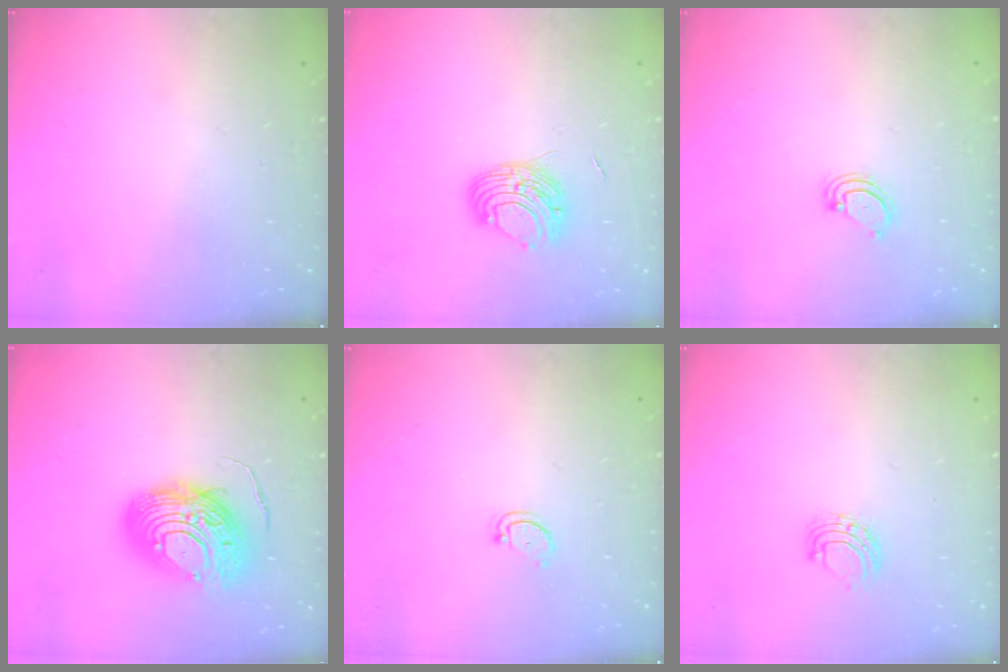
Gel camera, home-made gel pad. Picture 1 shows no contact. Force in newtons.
{"total": 8.7, "press": 8.6, "slide": 0.8}
{"total": 3.0, "press": 3.0, "slide": 0.4}
{"total": 13.4, "press": 13.4, "slide": 1.2}
{"total": 2.3, "press": 2.3, "slide": 0.4}
{"total": 4.9, "press": 4.9, "slide": 0.4}